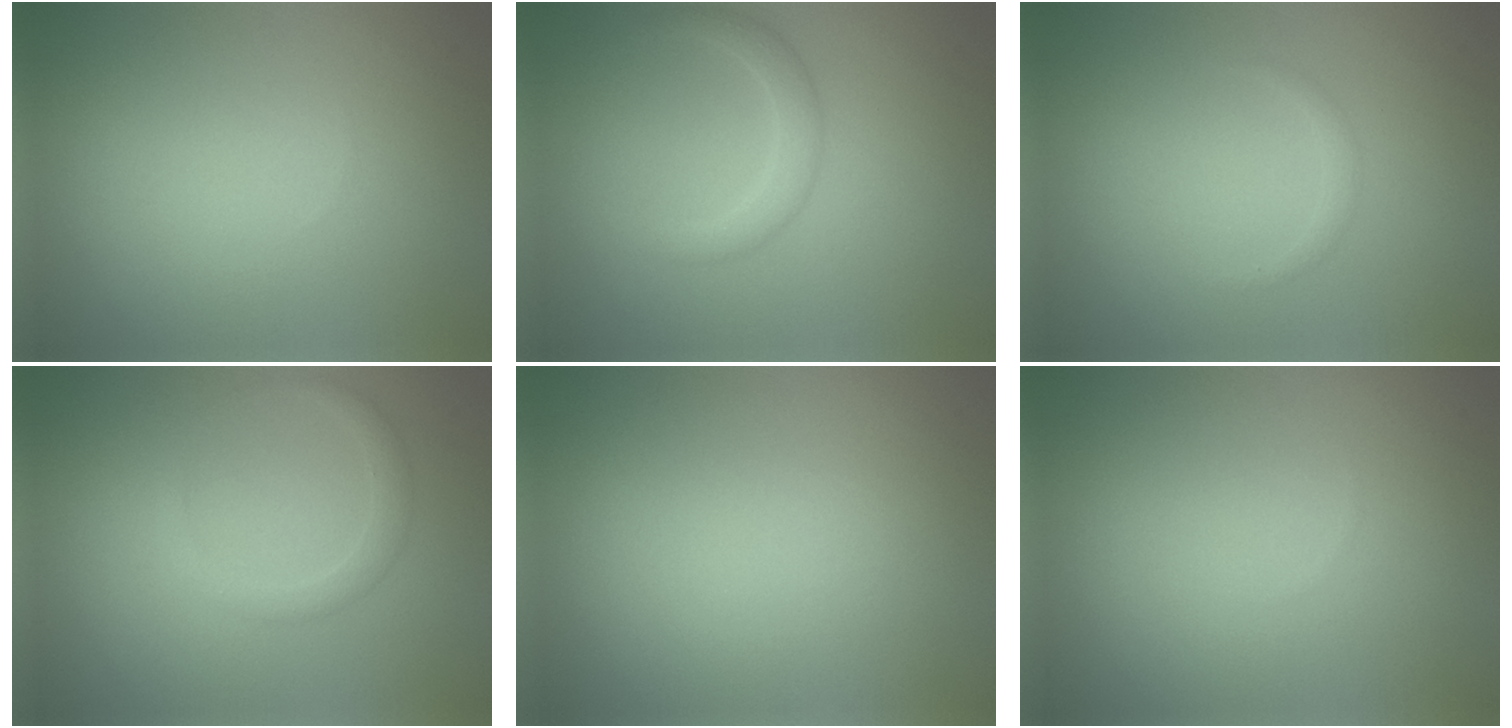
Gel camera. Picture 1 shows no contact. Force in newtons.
{"total": 2.0, "press": 2.0, "slide": 0.1}
{"total": 0.6, "press": 0.6, "slide": 0.0}
{"total": 1.7, "press": 1.7, "slide": 0.1}
{"total": 0.0}
{"total": 0.0}